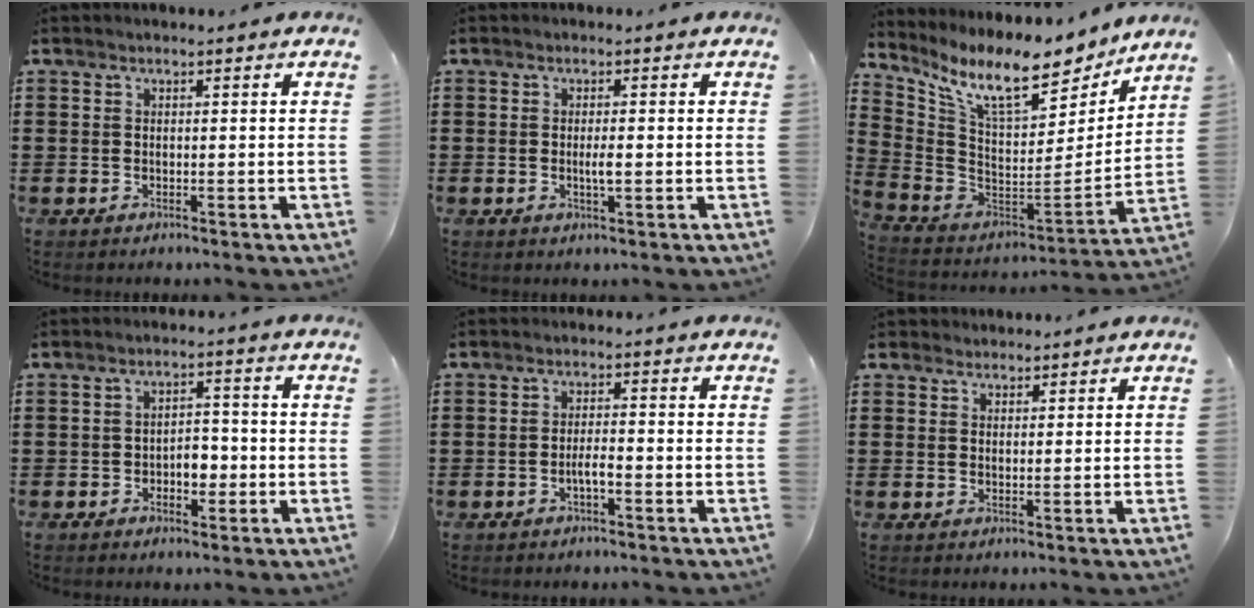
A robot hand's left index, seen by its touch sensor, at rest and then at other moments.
{"total": 2.2, "force": [-0.1, 0.4, 2.1], "torque": [-0.040, -0.002, -0.003]}
{"total": 11.9, "force": [8.9, 2.8, 7.4], "torque": [-0.164, -0.061, 0.150]}
{"total": 3.6, "force": [-1.1, 2.2, 2.6], "torque": [-0.044, 0.003, -0.026]}
{"total": 2.4, "force": [-1.0, 0.5, 2.1], "torque": [-0.039, 0.004, -0.018]}
{"total": 1.8, "force": [1.7, 0.6, -0.1], "torque": [-0.003, 0.004, 0.035]}